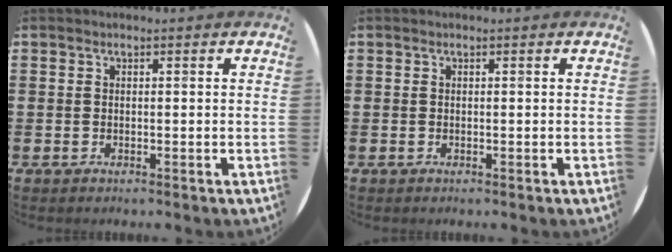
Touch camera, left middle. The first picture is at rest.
{"total": 0.0}